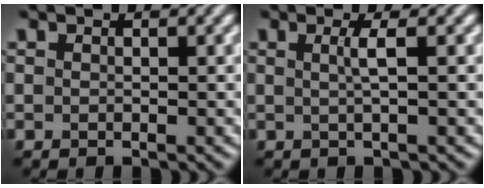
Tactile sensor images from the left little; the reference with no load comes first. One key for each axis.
{"total": 1.9, "fx": 0.3, "fy": 0.4, "fz": 1.8, "tx": -0.034, "ty": 0.004, "tz": 0.000}